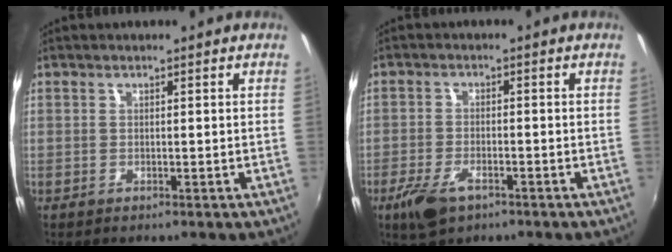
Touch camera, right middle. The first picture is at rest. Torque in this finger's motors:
{"motor_torque": [0.81, -0.69, 0.08, 0.10]}